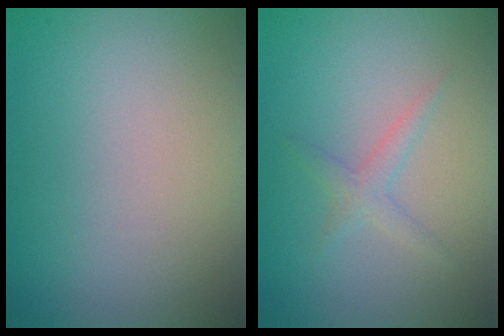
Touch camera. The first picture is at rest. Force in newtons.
{"total": 1.4, "press": 1.4, "slide": 0.1}